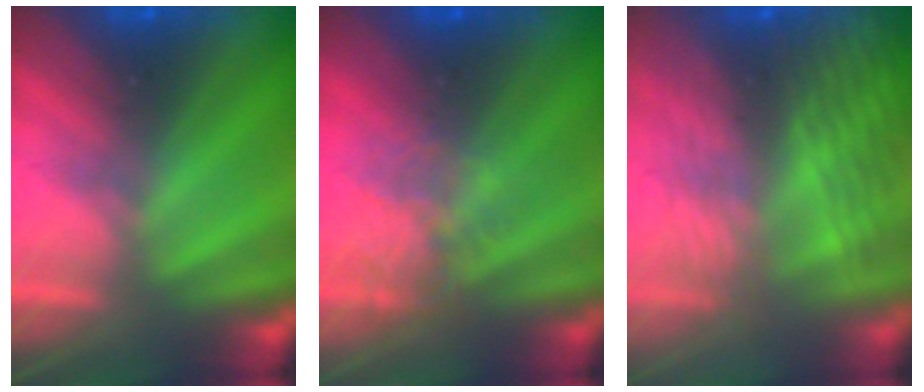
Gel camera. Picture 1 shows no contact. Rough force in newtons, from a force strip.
{"total": 4.4}
{"total": 9.0}